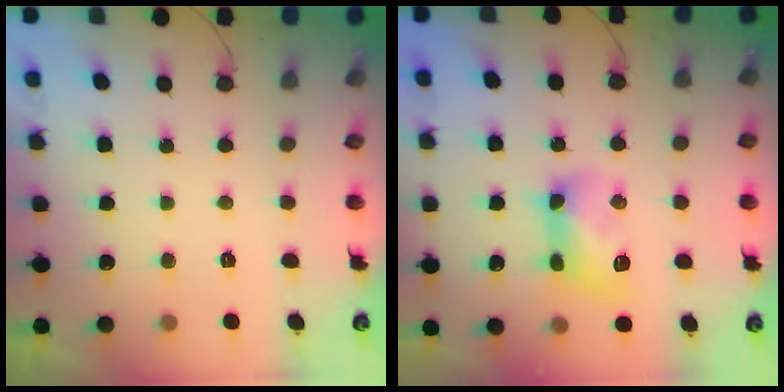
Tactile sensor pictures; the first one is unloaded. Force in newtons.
{"total": 10.5, "press": 10.4, "slide": 0.9}